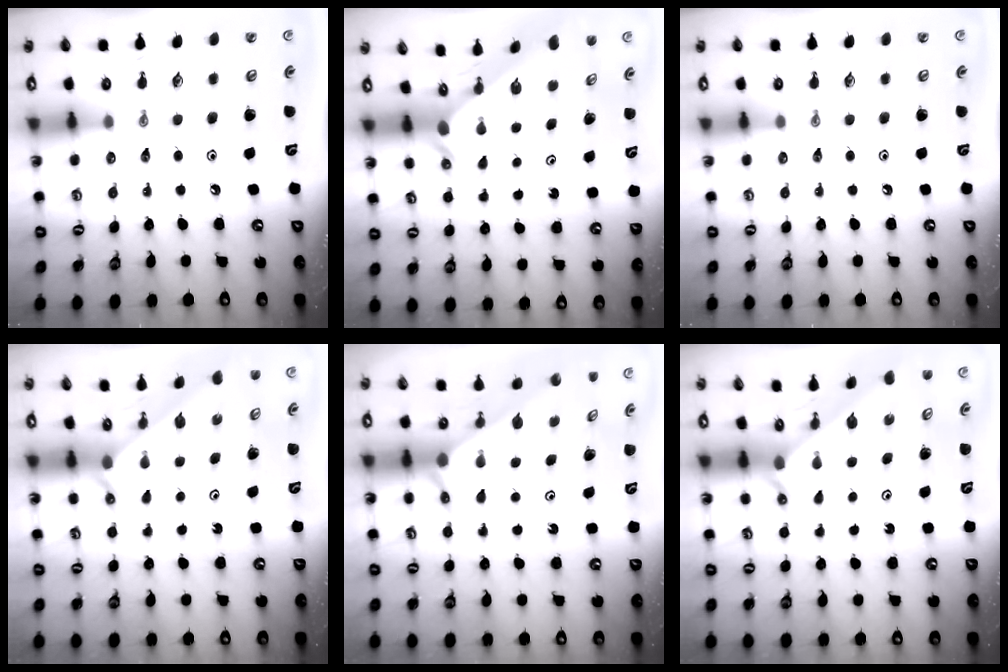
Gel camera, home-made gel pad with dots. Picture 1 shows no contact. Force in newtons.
{"total": 2.4, "press": 2.4, "slide": 0.2}
{"total": 0.0}
{"total": 2.1, "press": 2.1, "slide": 0.2}
{"total": 2.8, "press": 2.8, "slide": 0.1}
{"total": 2.1, "press": 2.1, "slide": 0.2}